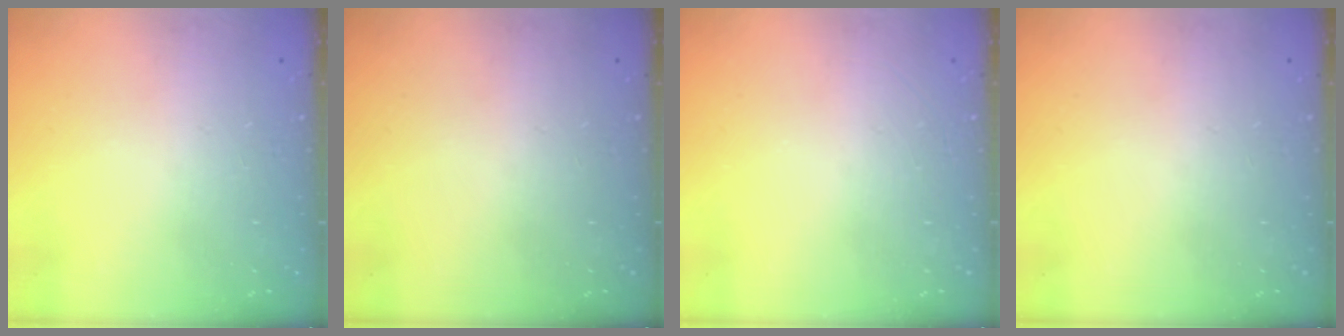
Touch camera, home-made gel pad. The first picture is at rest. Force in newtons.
{"total": 0.0}
{"total": 0.0}
{"total": 0.0}